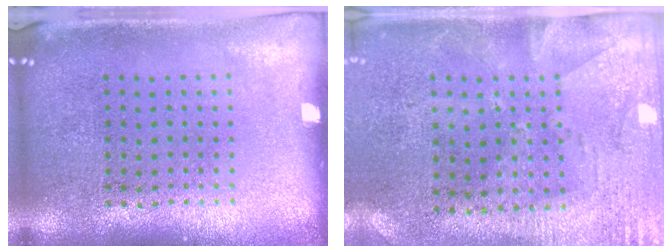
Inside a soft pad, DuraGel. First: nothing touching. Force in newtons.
{"total": 2.8, "press": 2.2, "slide": 1.6}